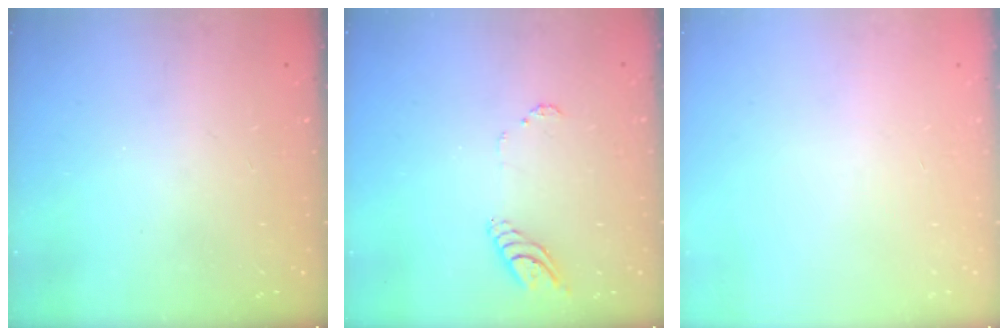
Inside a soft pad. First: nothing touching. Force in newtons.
{"total": 6.5, "press": 6.5, "slide": 0.4}
{"total": 0.0}